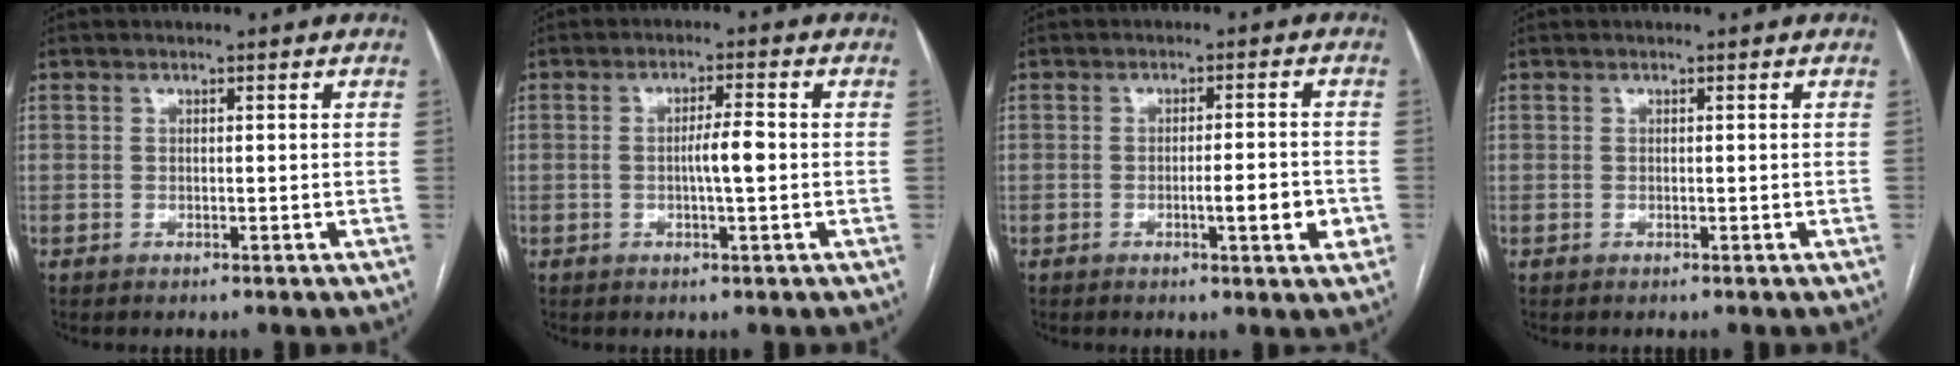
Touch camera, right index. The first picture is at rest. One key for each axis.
{"total": 3.6, "fx": -0.4, "fy": 0.2, "fz": 3.6, "tx": -0.062, "ty": 0.001, "tz": -0.007}
{"total": 5.1, "fx": -1.6, "fy": 0.6, "fz": 4.8, "tx": -0.067, "ty": -0.002, "tz": -0.020}
{"total": 0.0}